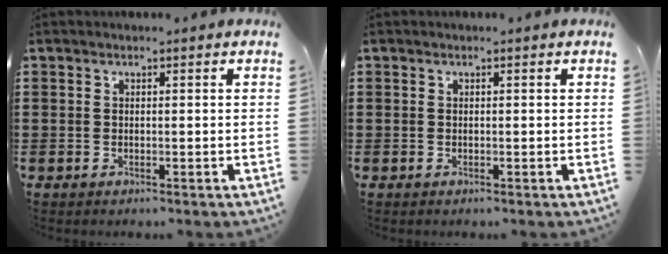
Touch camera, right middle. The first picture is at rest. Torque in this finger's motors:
{"motor_torque": [-0.09, 0.10, 0.01, -0.01]}